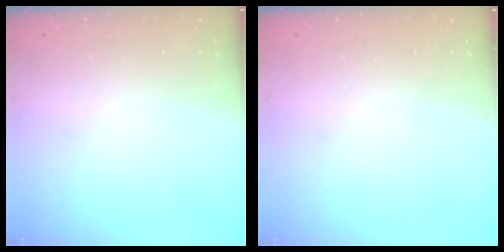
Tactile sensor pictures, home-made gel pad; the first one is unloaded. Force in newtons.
{"total": 0.0}